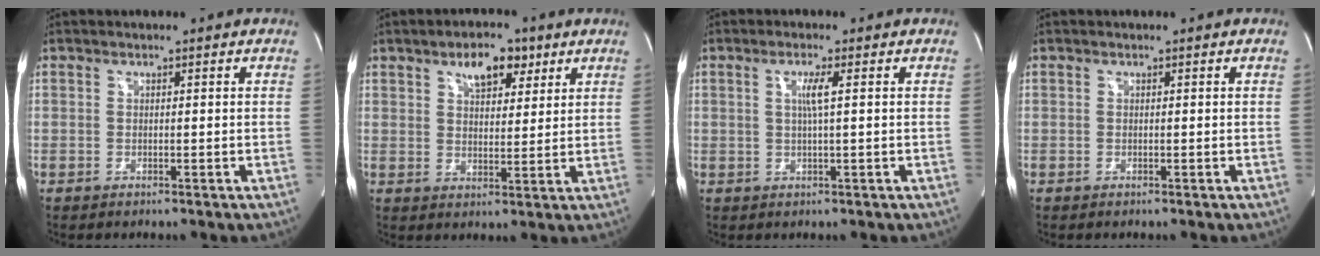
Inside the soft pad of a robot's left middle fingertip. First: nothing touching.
{"total": 8.0, "force": [4.5, 3.0, 5.9], "torque": [-0.104, 0.008, 0.076]}
{"total": 2.9, "force": [0.7, -0.5, 2.7], "torque": [-0.058, -0.005, 0.012]}
{"total": 0.0}